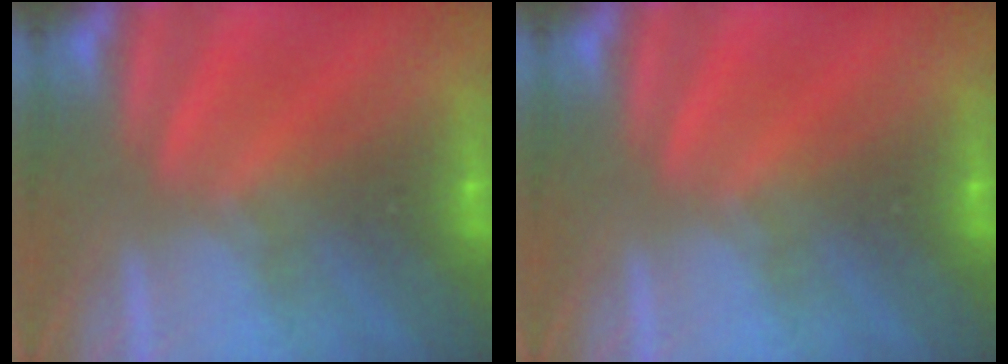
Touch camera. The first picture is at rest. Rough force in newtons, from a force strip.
{"total": 0.0}